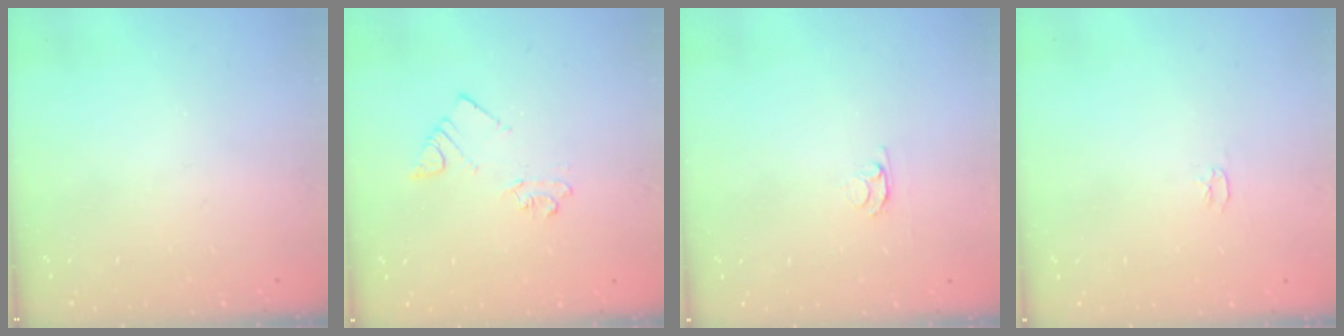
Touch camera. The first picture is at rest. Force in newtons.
{"total": 3.2, "press": 3.2, "slide": 0.3}
{"total": 2.1, "press": 2.1, "slide": 0.2}
{"total": 2.5, "press": 2.5, "slide": 0.3}